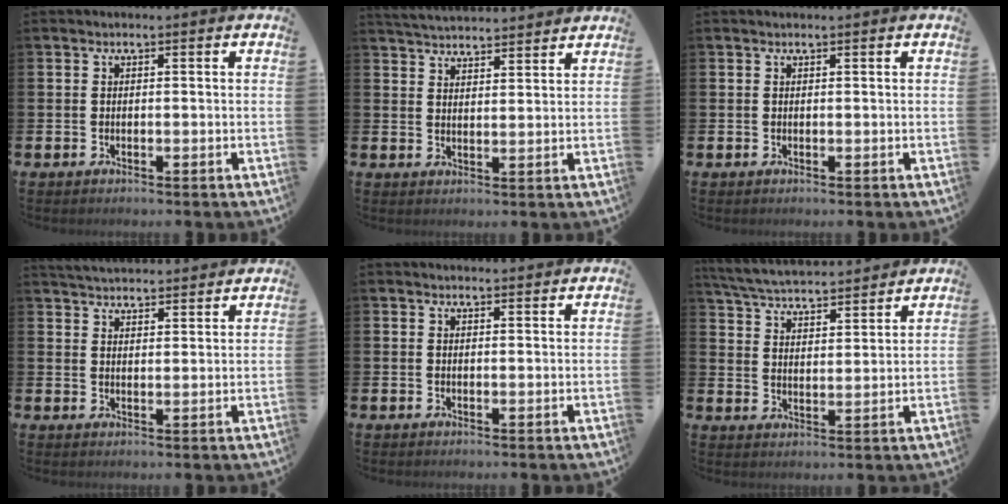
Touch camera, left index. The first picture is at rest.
{"total": 4.2, "force": [4.2, 0.2, 0.0], "torque": [-0.021, -0.021, 0.078]}
{"total": 0.0}
{"total": 4.1, "force": [4.1, 0.3, -0.1], "torque": [-0.011, -0.022, 0.076]}
{"total": 1.3, "force": [1.3, 0.2, 0.0], "torque": [0.011, -0.007, 0.022]}
{"total": 5.4, "force": [5.3, 0.5, 0.7], "torque": [-0.043, -0.035, 0.093]}